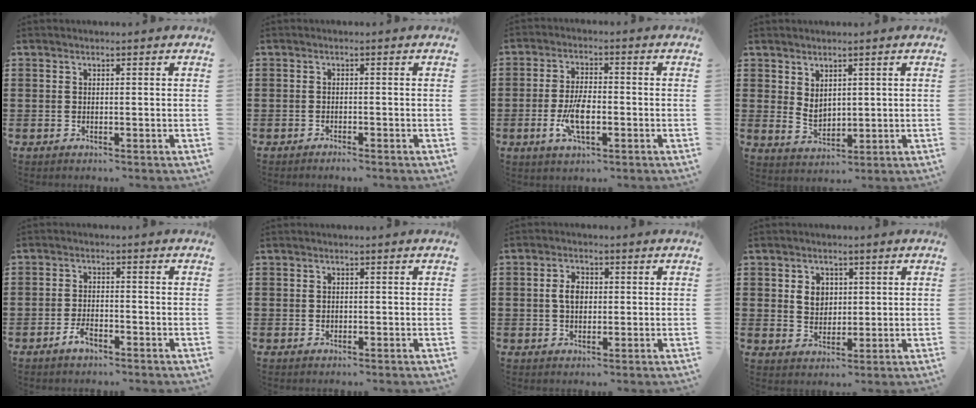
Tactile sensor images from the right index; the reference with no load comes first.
{"total": 0.8, "force": [-0.8, 0.0, 0.1], "torque": [-0.005, -0.002, -0.015]}
{"total": 6.6, "force": [-1.7, 2.7, 5.8], "torque": [-0.132, -0.005, -0.037]}
{"total": 3.2, "force": [1.7, 2.2, 1.6], "torque": [-0.030, 0.002, 0.031]}
{"total": 2.9, "force": [-1.9, 1.3, 1.9], "torque": [-0.040, 0.001, -0.038]}
{"total": 0.6, "force": [0.1, 0.6, 0.2], "torque": [-0.007, 0.002, 0.002]}
{"total": 3.4, "force": [0.2, 2.2, 2.6], "torque": [-0.055, 0.010, 0.002]}
{"total": 3.7, "force": [0.9, 3.1, 1.9], "torque": [-0.047, 0.012, 0.014]}